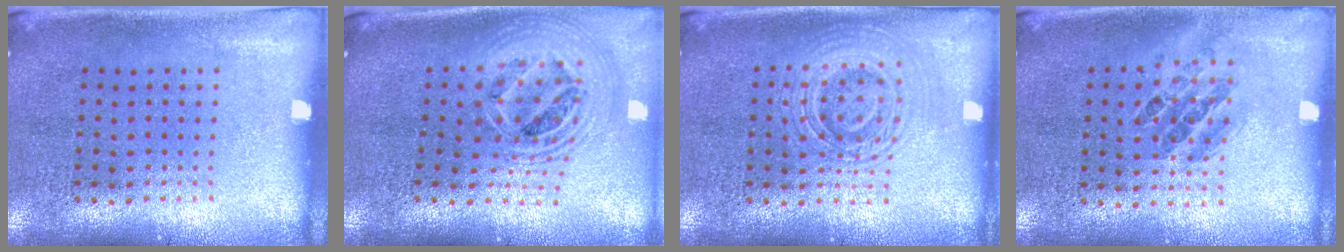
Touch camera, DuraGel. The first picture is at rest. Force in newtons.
{"total": 2.4, "press": 1.8, "slide": 1.6}
{"total": 1.8, "press": 1.8, "slide": 0.4}
{"total": 1.0, "press": 0.8, "slide": 0.6}